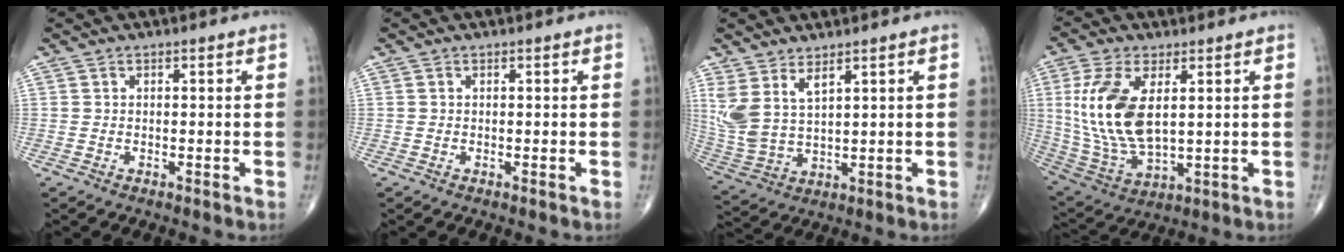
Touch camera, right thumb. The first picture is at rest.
{"total": 0.0}
{"total": 8.4, "force": [4.6, 3.6, 6.0], "torque": [-0.128, -0.022, 0.107]}
{"total": 15.9, "force": [3.0, 7.9, 13.4], "torque": [-0.278, -0.014, 0.072]}